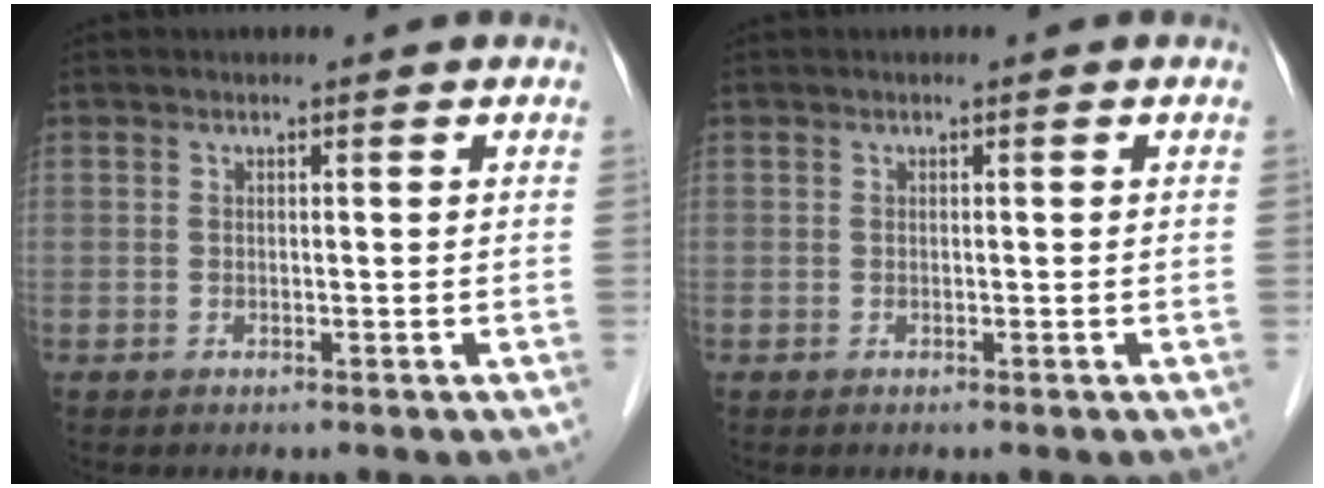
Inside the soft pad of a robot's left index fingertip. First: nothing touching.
{"total": 0.0}